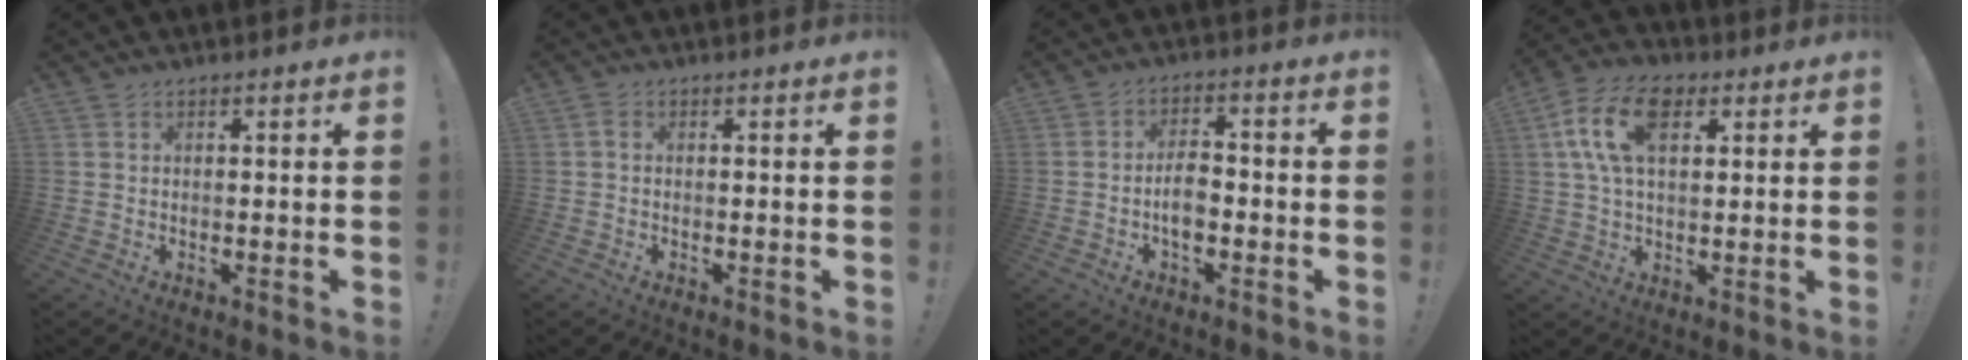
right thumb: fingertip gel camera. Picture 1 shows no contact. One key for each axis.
{"total": 0.9, "fx": -0.2, "fy": 0.4, "fz": 0.8, "tx": -0.015, "ty": 0.003, "tz": -0.004}
{"total": 6.1, "fx": -1.7, "fy": 3.6, "fz": 4.6, "tx": -0.070, "ty": 0.004, "tz": -0.034}
{"total": 14.0, "fx": 4.9, "fy": 8.2, "fz": 10.2, "tx": -0.186, "ty": 0.003, "tz": 0.092}